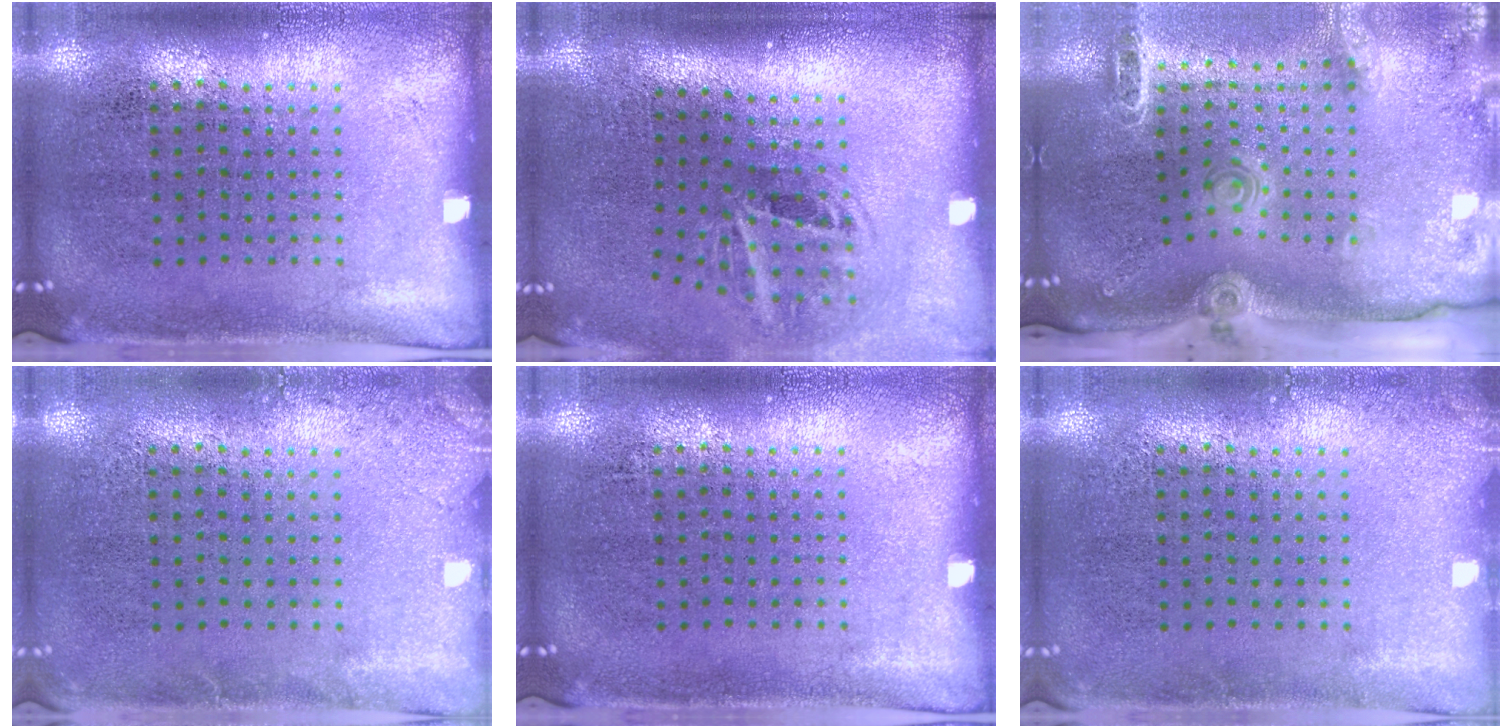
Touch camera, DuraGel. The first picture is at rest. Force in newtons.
{"total": 2.0, "press": 1.2, "slide": 1.6}
{"total": 2.6, "press": 1.9, "slide": 1.7}
{"total": 1.3, "press": 1.3, "slide": 0.2}
{"total": 0.0}
{"total": 0.9, "press": 0.9, "slide": 0.1}